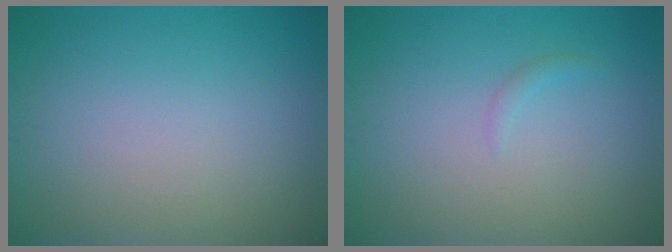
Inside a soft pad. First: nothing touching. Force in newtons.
{"total": 0.6, "press": 0.6, "slide": 0.1}